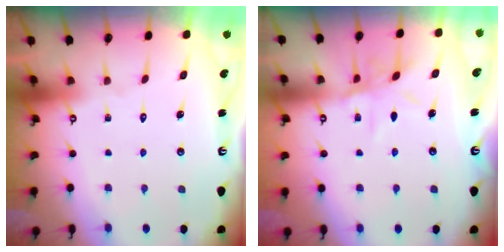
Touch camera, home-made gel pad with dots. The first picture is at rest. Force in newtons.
{"total": 8.0, "press": 7.9, "slide": 0.5}